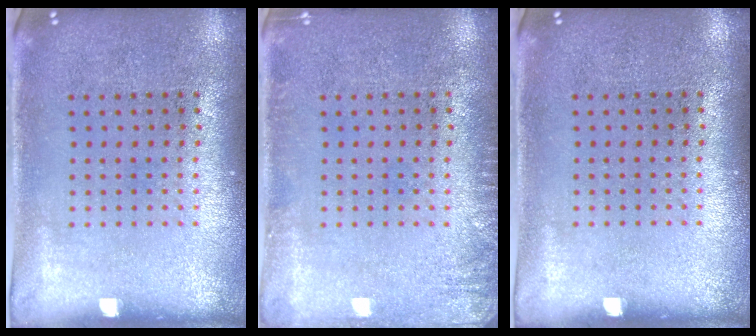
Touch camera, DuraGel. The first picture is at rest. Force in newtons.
{"total": 1.4, "press": 1.4, "slide": 0.3}
{"total": 0.0}